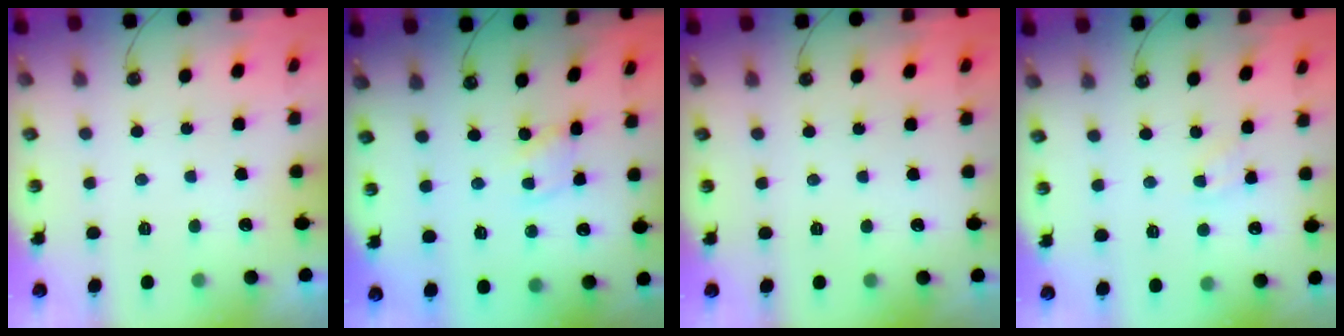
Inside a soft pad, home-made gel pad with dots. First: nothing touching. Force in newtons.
{"total": 1.9, "press": 1.9, "slide": 0.2}
{"total": 0.0}
{"total": 3.8, "press": 3.7, "slide": 0.5}